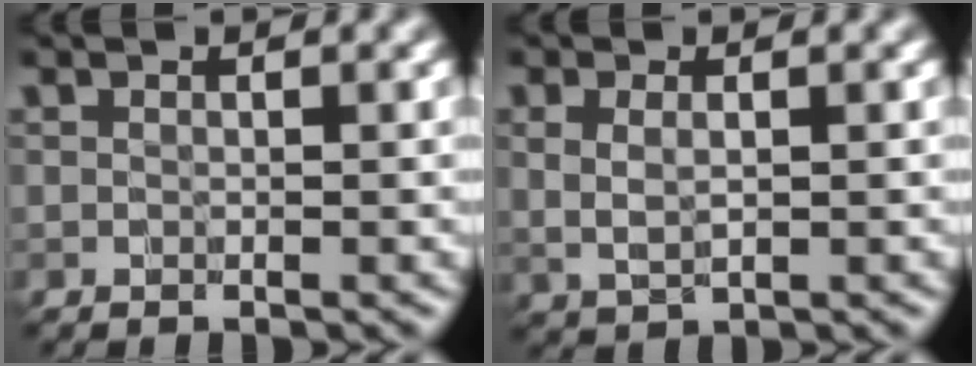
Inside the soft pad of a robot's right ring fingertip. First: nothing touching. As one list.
[{"total": 1.4, "force": [0.4, 0.6, 1.1], "torque": [-0.024, -0.006, 0.014]}]